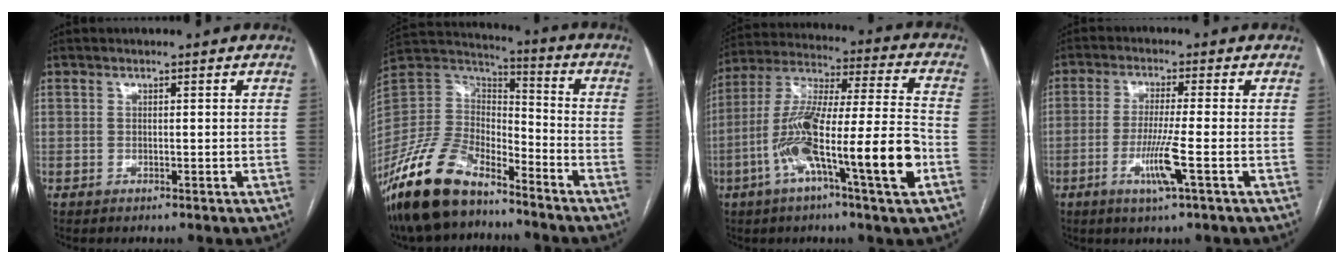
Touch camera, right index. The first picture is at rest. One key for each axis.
{"total": 17.5, "fx": -13.0, "fy": 7.1, "fz": 9.2, "tx": -0.197, "ty": 0.011, "tz": -0.250}
{"total": 19.8, "fx": -6.8, "fy": 1.2, "fz": 18.6, "tx": -0.332, "ty": 0.000, "tz": -0.119}
{"total": 6.4, "fx": -2.3, "fy": -0.6, "fz": 6.0, "tx": -0.116, "ty": -0.016, "tz": -0.044}